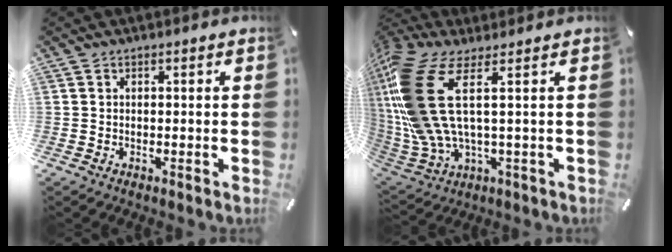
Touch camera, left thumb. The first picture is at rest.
{"total": 19.3, "force": [4.1, 8.5, 16.9], "torque": [-0.383, -0.033, 0.066]}